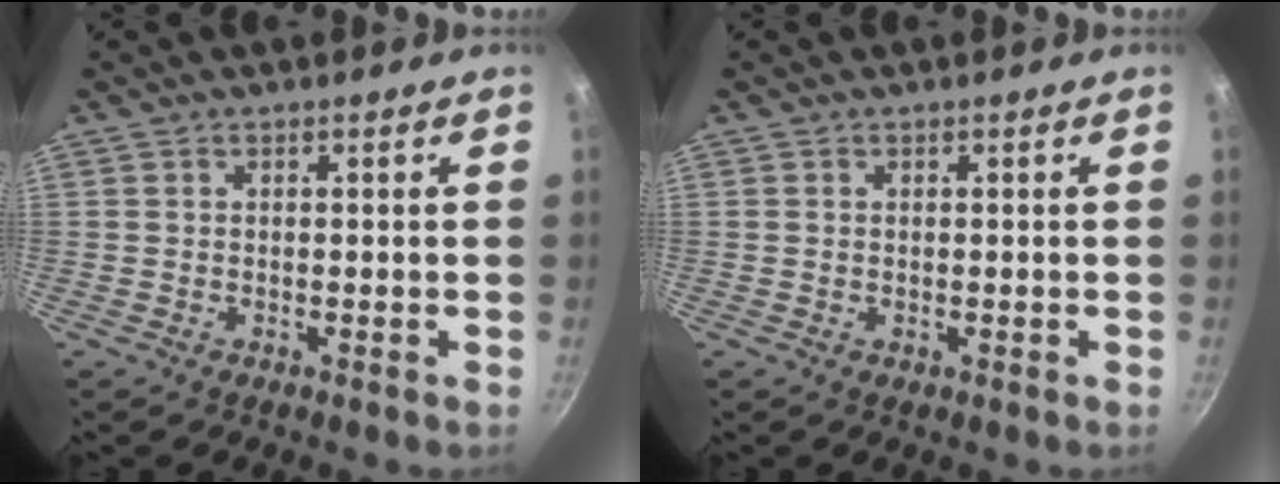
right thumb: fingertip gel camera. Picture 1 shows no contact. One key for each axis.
{"total": 0.0}